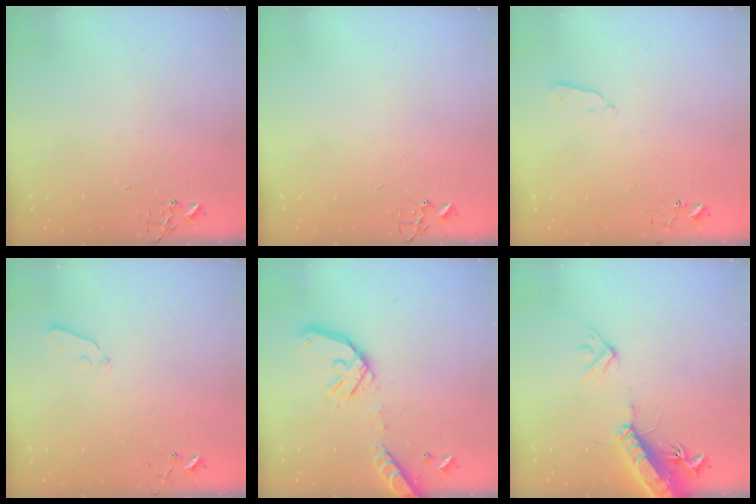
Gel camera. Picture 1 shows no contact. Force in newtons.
{"total": 0.0}
{"total": 4.7, "press": 4.6, "slide": 0.9}
{"total": 3.6, "press": 3.6, "slide": 0.6}
{"total": 15.4, "press": 15.1, "slide": 2.8}
{"total": 17.3, "press": 16.8, "slide": 3.9}